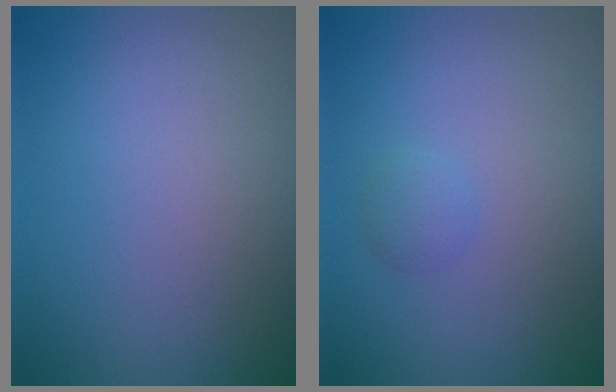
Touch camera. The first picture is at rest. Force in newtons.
{"total": 1.1, "press": 1.1, "slide": 0.1}